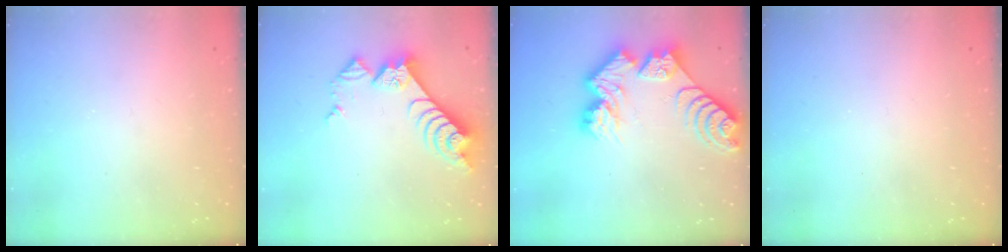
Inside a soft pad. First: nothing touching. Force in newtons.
{"total": 9.9, "press": 9.8, "slide": 1.2}
{"total": 15.0, "press": 14.9, "slide": 1.4}
{"total": 0.0}